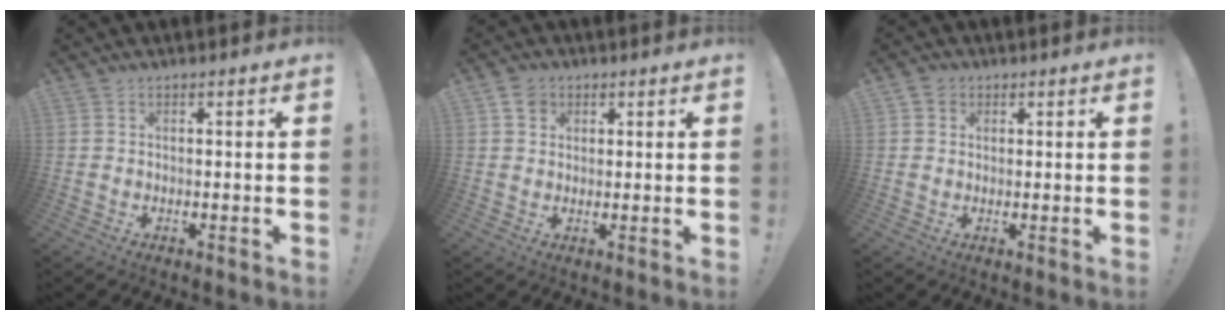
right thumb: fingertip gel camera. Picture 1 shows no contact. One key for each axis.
{"total": 4.2, "fx": 2.0, "fy": 3.4, "fz": 1.4, "tx": -0.014, "ty": -0.005, "tz": 0.036}
{"total": 2.4, "fx": 1.2, "fy": 2.1, "fz": 0.5, "tx": -0.007, "ty": -0.001, "tz": 0.020}